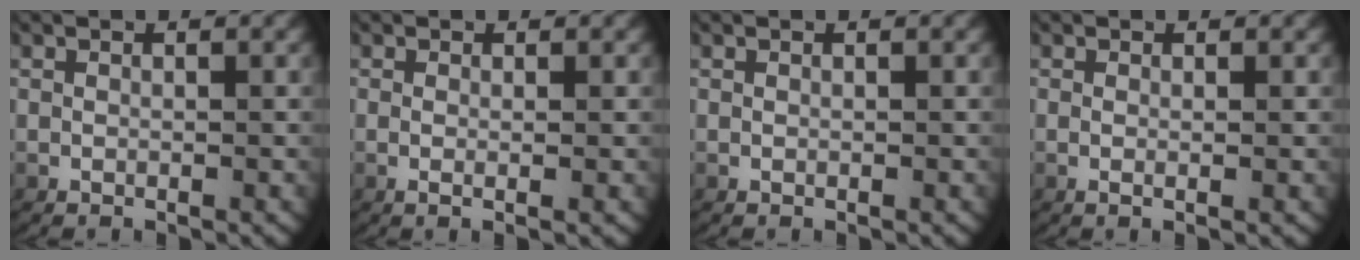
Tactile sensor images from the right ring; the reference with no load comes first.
{"total": 1.2, "force": [0.0, 0.0, 1.2], "torque": [-0.029, -0.009, 0.002]}
{"total": 0.0}
{"total": 0.9, "force": [0.0, -0.1, 0.9], "torque": [-0.020, -0.008, 0.002]}